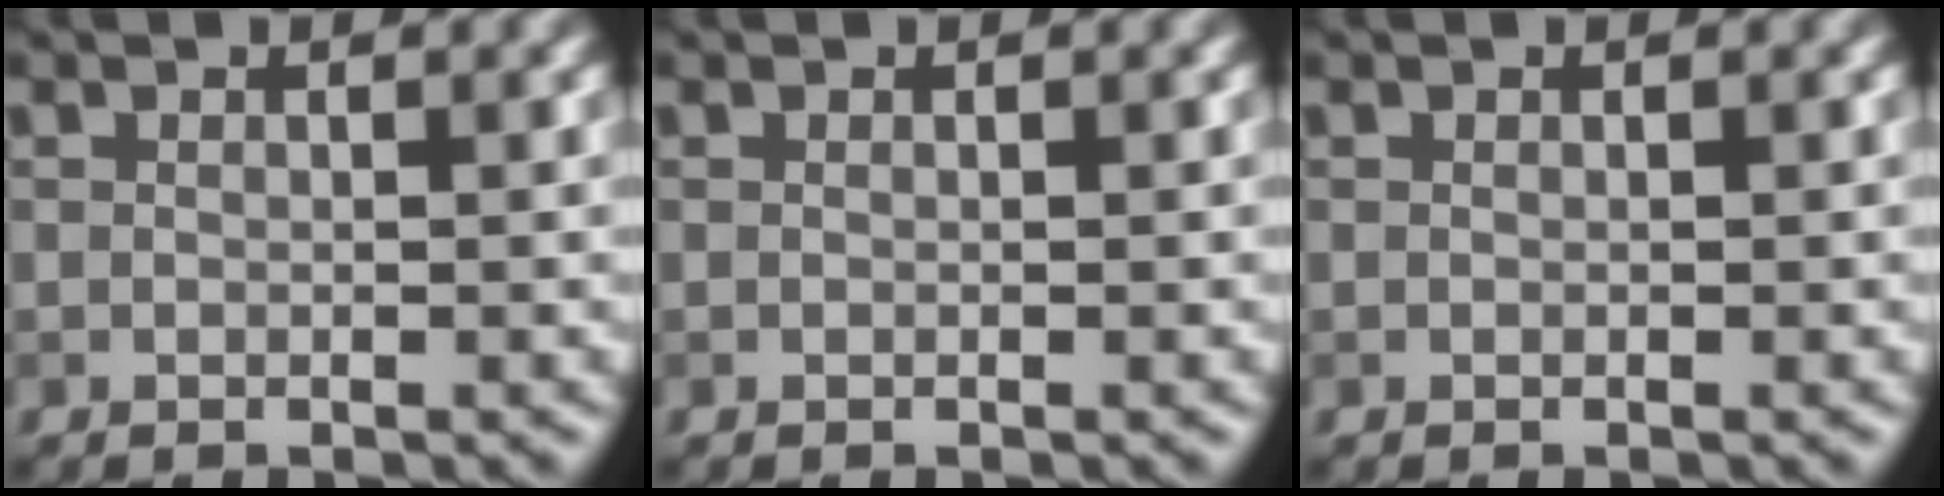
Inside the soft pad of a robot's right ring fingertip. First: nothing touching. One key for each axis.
{"total": 0.0}
{"total": 0.0}